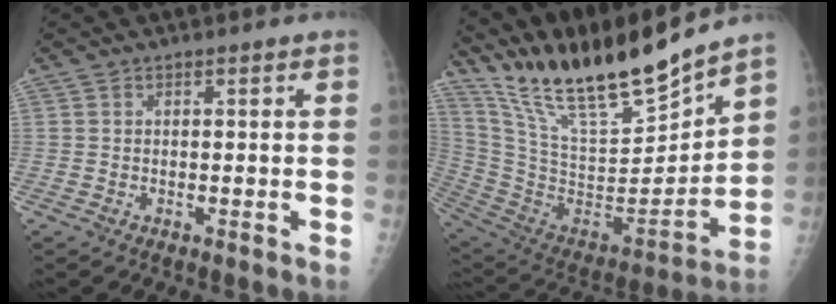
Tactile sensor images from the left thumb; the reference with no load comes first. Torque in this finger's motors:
{"motor_torque": [1.33, -0.82, 1.28, -1.49, 0.11]}